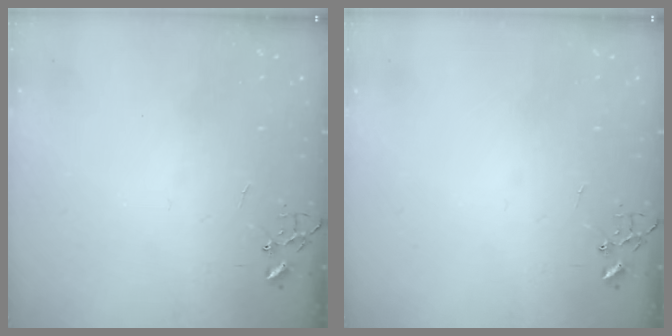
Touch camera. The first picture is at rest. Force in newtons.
{"total": 0.0}